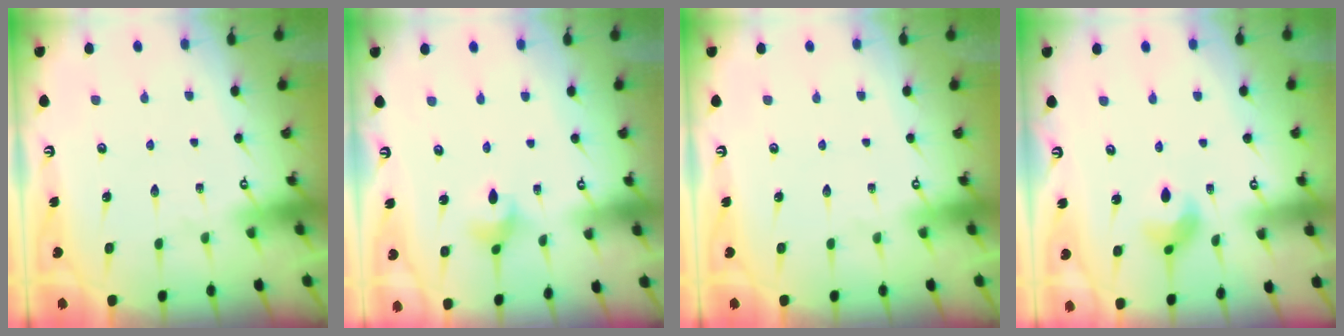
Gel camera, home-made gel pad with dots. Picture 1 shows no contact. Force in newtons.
{"total": 3.2, "press": 3.2, "slide": 0.1}
{"total": 0.0}
{"total": 6.3, "press": 6.3, "slide": 0.4}